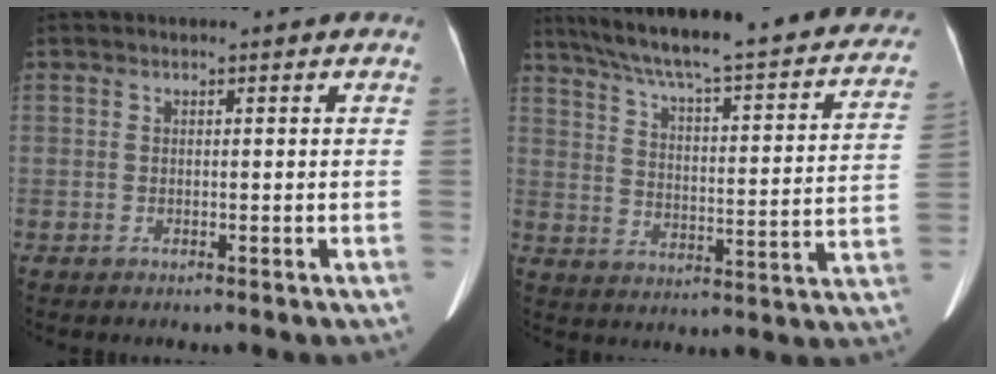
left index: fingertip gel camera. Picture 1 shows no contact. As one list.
[{"total": 31.7, "force": [26.0, 4.7, 17.4], "torque": [-0.262, -0.024, 0.328]}]